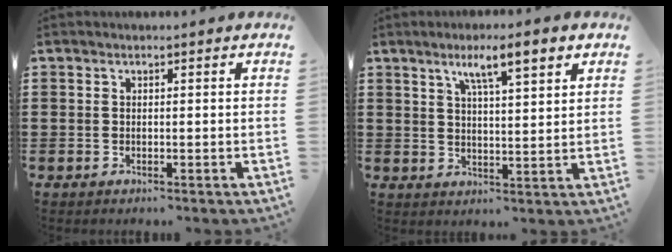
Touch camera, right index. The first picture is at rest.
{"total": 6.1, "force": [3.6, 0.9, 4.8], "torque": [-0.088, -0.003, 0.054]}